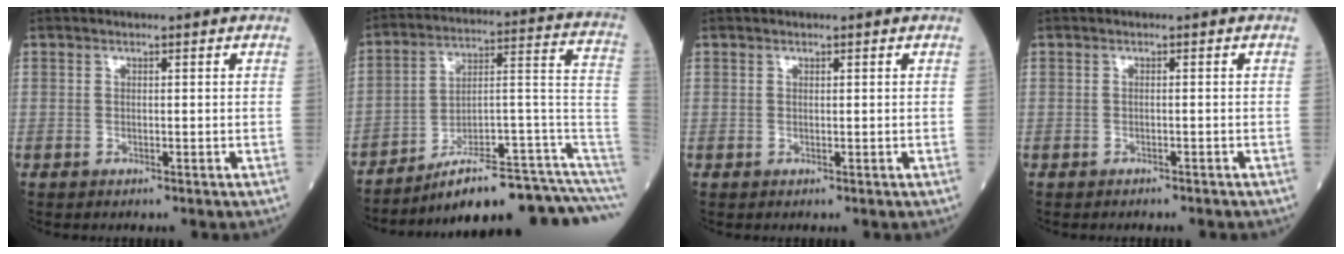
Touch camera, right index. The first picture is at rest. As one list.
[{"total": 20.1, "force": [-16.3, 1.7, 11.7], "torque": [-0.094, 0.060, -0.234]}, {"total": 0.0}, {"total": 1.6, "force": [-1.4, 0.3, 0.6], "torque": [-0.017, -0.004, -0.015]}]